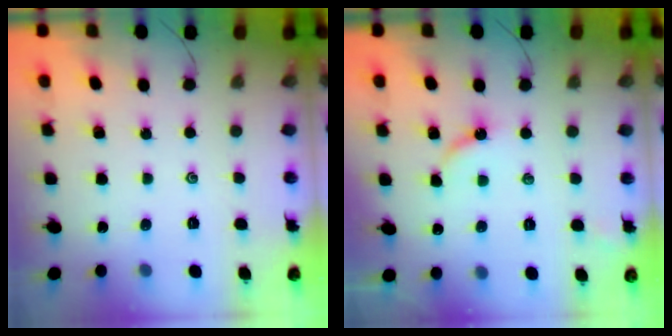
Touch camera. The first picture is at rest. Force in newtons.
{"total": 5.1, "press": 5.0, "slide": 0.7}